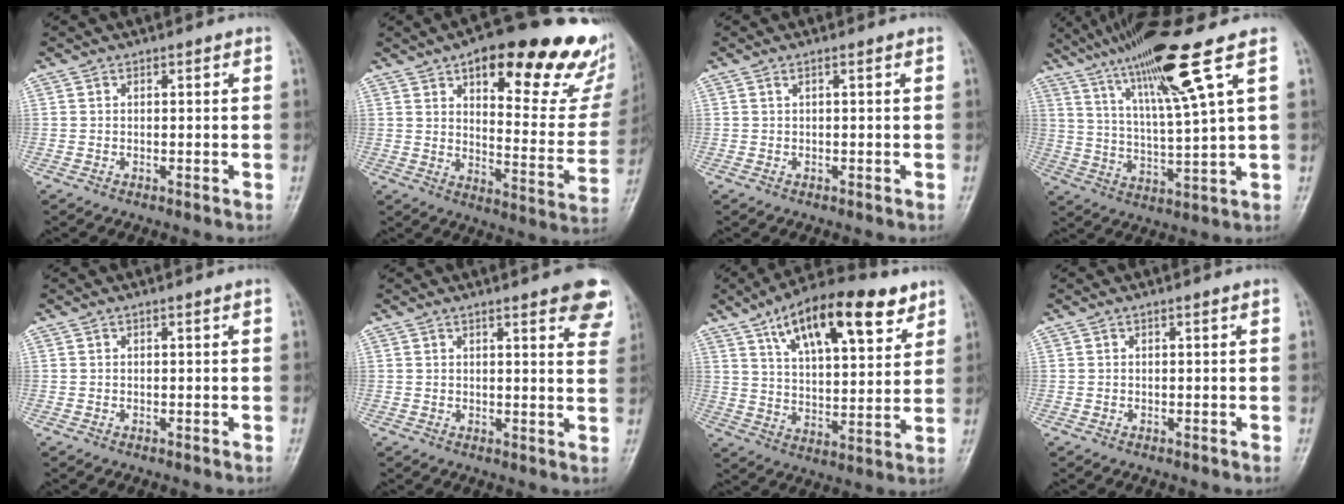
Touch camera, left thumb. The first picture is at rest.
{"total": 27.5, "force": [16.4, 10.0, 19.7], "torque": [-0.213, -0.061, 0.218]}
{"total": 0.8, "force": [0.2, -0.1, 0.8], "torque": [-0.026, 0.011, 0.006]}
{"total": 16.2, "force": [8.9, 0.2, 13.6], "torque": [-0.242, -0.029, 0.161]}
{"total": 0.0}
{"total": 8.1, "force": [5.3, 1.8, 5.9], "torque": [-0.047, -0.020, 0.053]}
{"total": 19.1, "force": [10.7, 7.0, 14.2], "torque": [-0.203, -0.027, 0.178]}
{"total": 0.0}